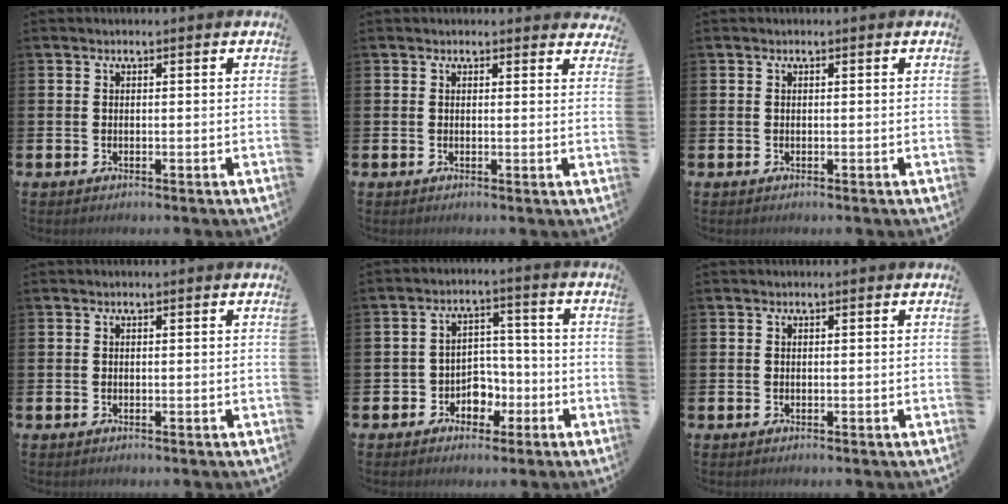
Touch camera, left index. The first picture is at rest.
{"total": 1.2, "force": [1.2, 0.3, 0.0], "torque": [0.008, -0.003, 0.020]}
{"total": 0.0}
{"total": 0.0}
{"total": 4.3, "force": [-1.8, 3.7, 1.0], "torque": [-0.029, 0.004, -0.040]}
{"total": 0.0}